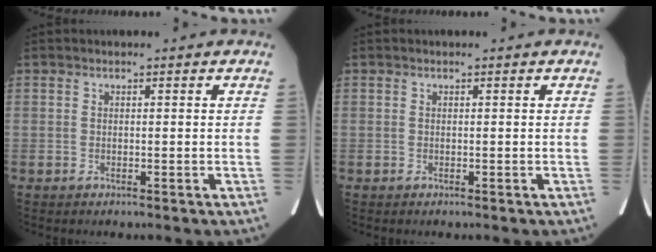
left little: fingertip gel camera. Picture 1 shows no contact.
{"total": 0.0}